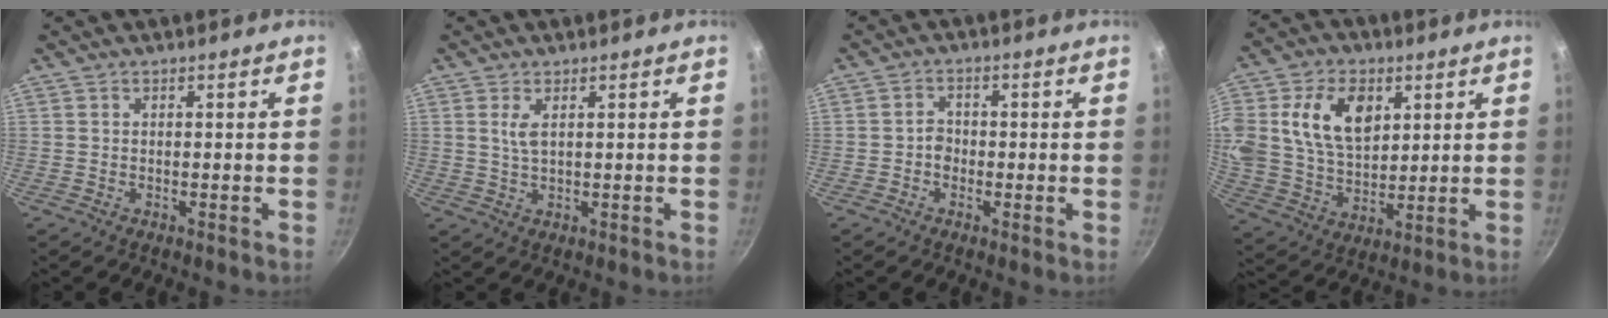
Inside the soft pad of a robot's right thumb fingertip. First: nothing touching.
{"total": 2.7, "force": [1.0, 1.1, 2.3], "torque": [-0.049, -0.009, 0.024]}
{"total": 2.5, "force": [-0.6, 2.1, 1.3], "torque": [-0.007, 0.011, -0.015]}
{"total": 17.4, "force": [5.2, 11.9, 11.5], "torque": [-0.202, -0.004, 0.101]}